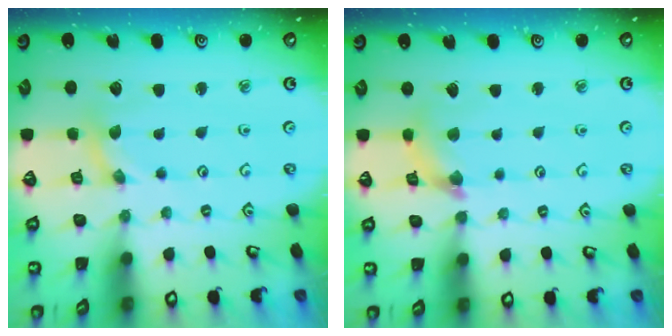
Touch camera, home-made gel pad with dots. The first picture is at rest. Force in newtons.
{"total": 5.0, "press": 5.0, "slide": 0.4}